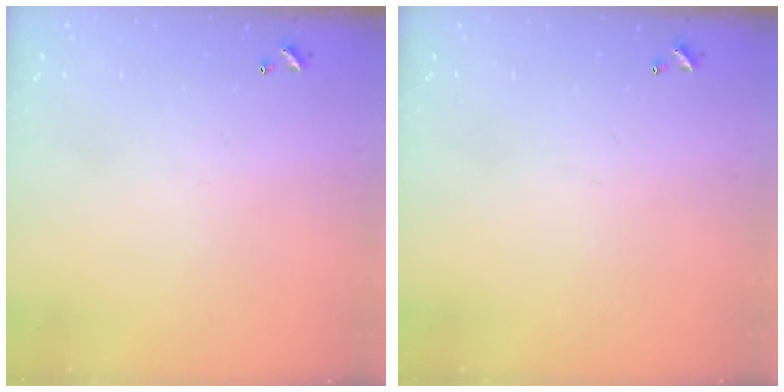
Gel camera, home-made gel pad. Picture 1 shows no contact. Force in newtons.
{"total": 0.0}